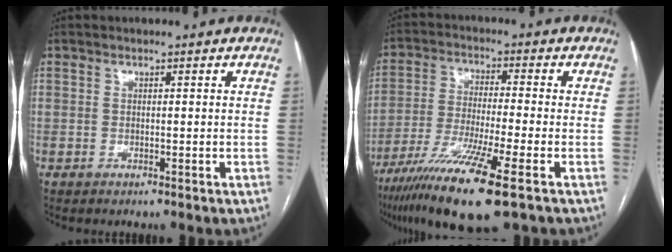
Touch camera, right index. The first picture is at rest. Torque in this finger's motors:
{"motor_torque": [1.28, -0.86, 1.05, 0.21]}